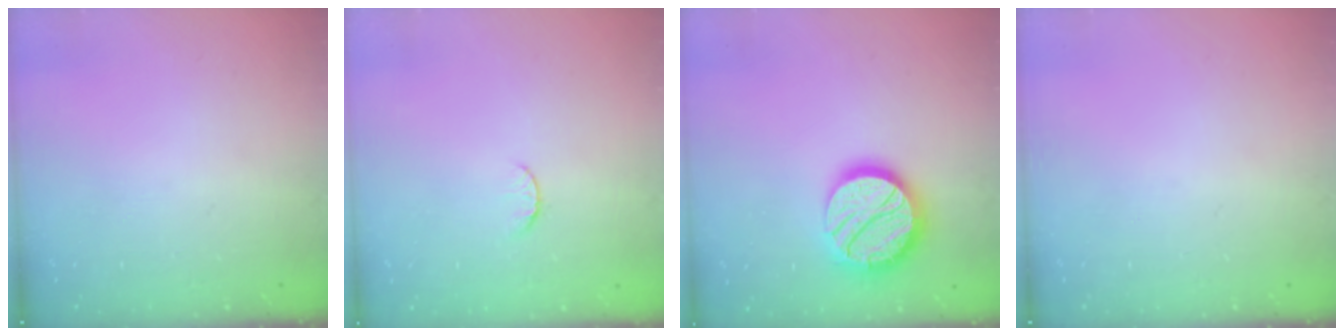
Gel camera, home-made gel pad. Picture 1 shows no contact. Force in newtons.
{"total": 4.3, "press": 4.3, "slide": 0.4}
{"total": 18.0, "press": 18.0, "slide": 1.2}
{"total": 0.0}